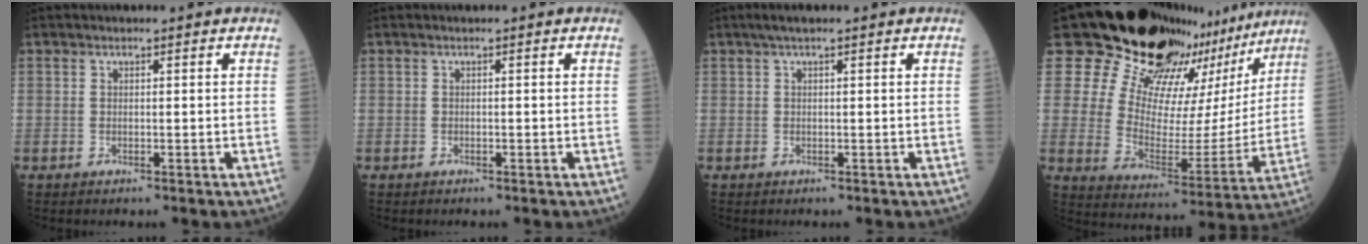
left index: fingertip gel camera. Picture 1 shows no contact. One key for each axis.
{"total": 0.0}
{"total": 1.8, "fx": 1.2, "fy": 0.1, "fz": 1.4, "tx": -0.027, "ty": 0.011, "tz": 0.019}
{"total": 27.5, "fx": 22.7, "fy": 10.4, "fz": 11.6, "tx": -0.188, "ty": -0.037, "tz": 0.306}